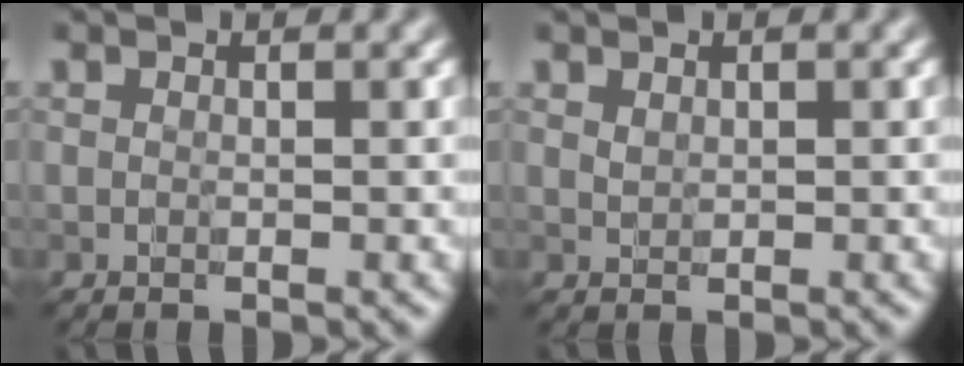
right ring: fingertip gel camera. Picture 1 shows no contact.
{"total": 0.5, "force": [0.5, 0.2, 0.2], "torque": [-0.006, 0.000, 0.012]}